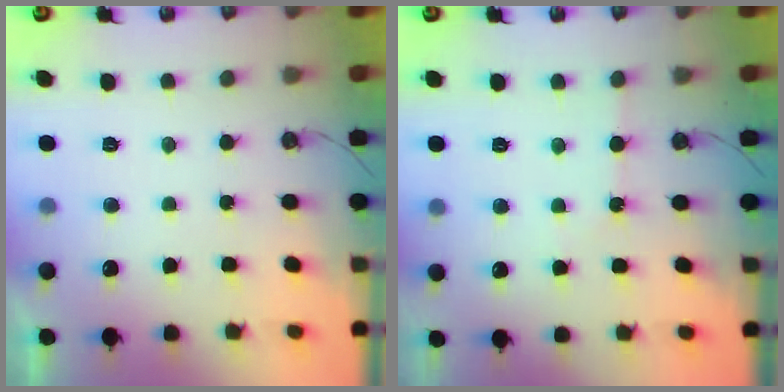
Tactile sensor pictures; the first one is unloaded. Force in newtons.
{"total": 1.9, "press": 1.8, "slide": 0.3}